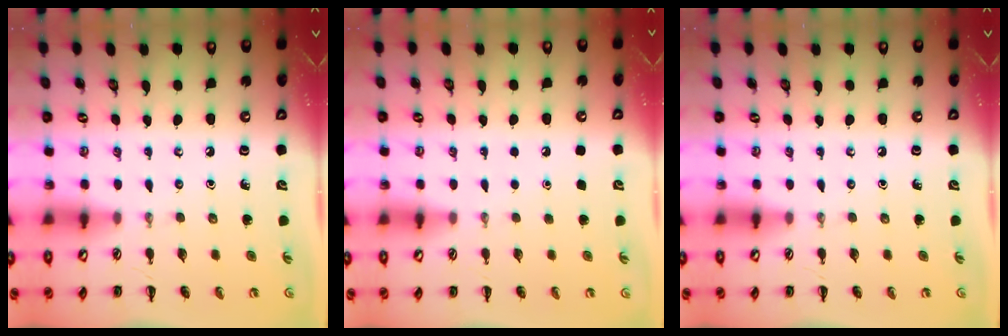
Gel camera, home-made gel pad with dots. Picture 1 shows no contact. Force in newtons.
{"total": 1.8, "press": 1.8, "slide": 0.1}
{"total": 0.0}